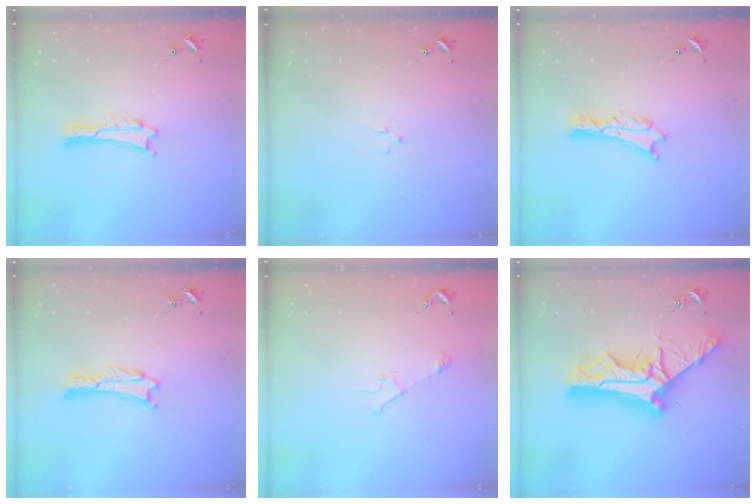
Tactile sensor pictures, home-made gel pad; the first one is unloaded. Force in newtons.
{"total": 0.7, "press": 0.7, "slide": 0.2}
{"total": 1.8, "press": 1.7, "slide": 0.2}
{"total": 0.6, "press": 0.5, "slide": 0.2}
{"total": 2.9, "press": 2.9, "slide": 0.3}
{"total": 13.3, "press": 13.2, "slide": 1.4}